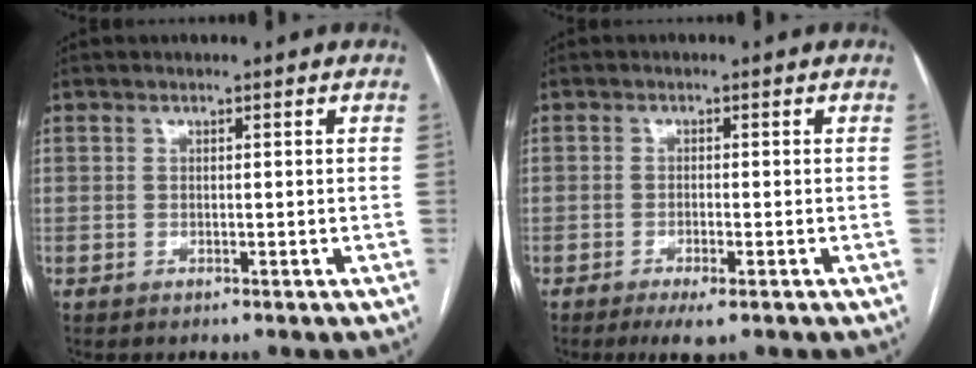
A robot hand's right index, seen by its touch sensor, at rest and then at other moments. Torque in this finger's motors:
{"motor_torque": [0.37, -0.09, 0.07, 0.04]}